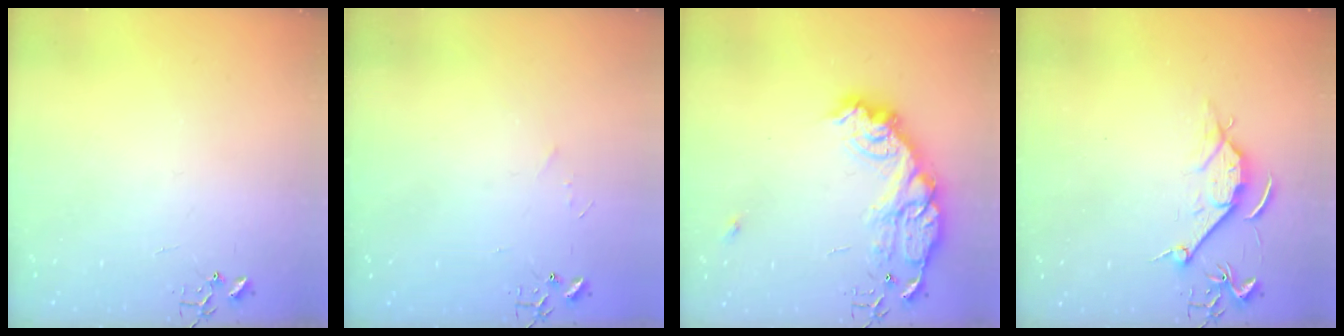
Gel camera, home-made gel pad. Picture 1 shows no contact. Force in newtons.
{"total": 3.5, "press": 3.5, "slide": 0.4}
{"total": 18.7, "press": 18.7, "slide": 1.3}
{"total": 8.4, "press": 8.3, "slide": 1.0}